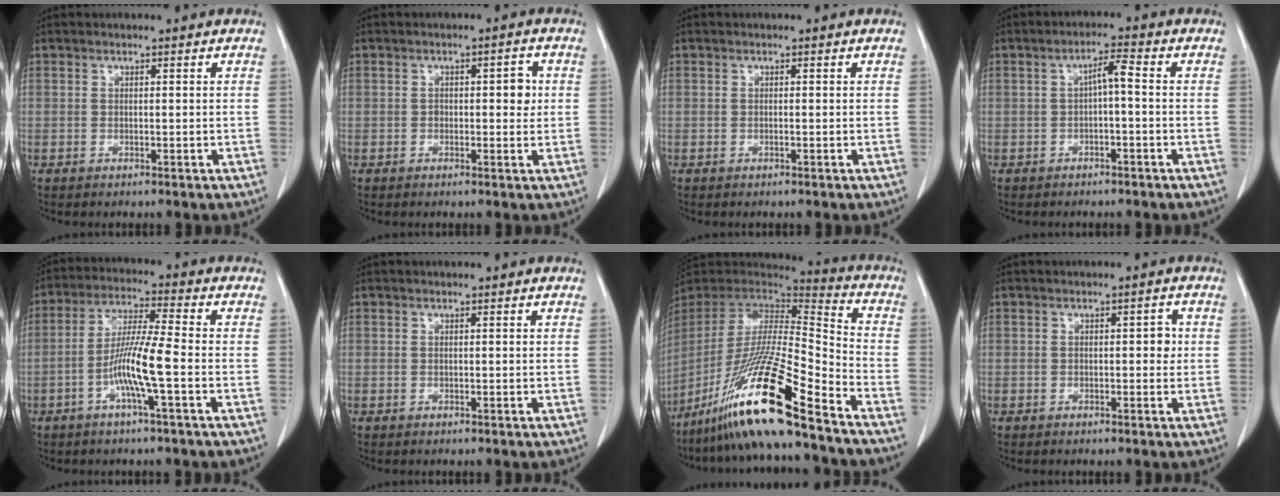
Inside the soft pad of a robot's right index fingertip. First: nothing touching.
{"total": 3.4, "force": [0.3, 1.6, 3.0], "torque": [-0.039, 0.009, 0.004]}
{"total": 0.0}
{"total": 3.1, "force": [-0.3, 0.4, 3.0], "torque": [-0.053, 0.013, -0.004]}
{"total": 8.8, "force": [-2.8, -0.2, 8.4], "torque": [-0.168, 0.002, -0.057]}
{"total": 0.0}
{"total": 22.2, "force": [-15.5, -0.1, 15.9], "torque": [-0.322, -0.041, -0.289]}
{"total": 2.0, "force": [0.1, 0.9, 1.8], "torque": [-0.019, 0.008, -0.001]}